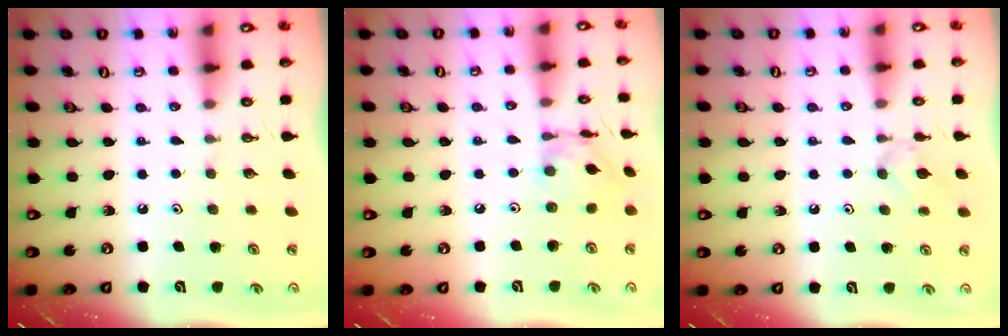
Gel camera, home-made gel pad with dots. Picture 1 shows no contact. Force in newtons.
{"total": 8.7, "press": 8.7, "slide": 0.7}
{"total": 5.2, "press": 5.1, "slide": 1.0}